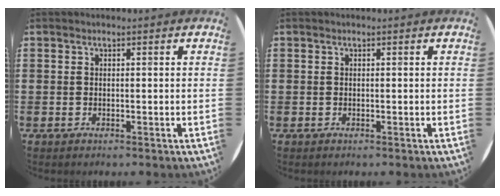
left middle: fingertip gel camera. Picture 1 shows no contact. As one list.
[{"total": 0.0}]